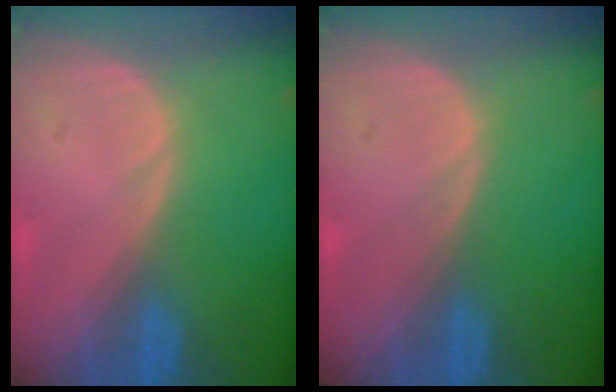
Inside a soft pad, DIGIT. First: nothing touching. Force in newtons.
{"total": 0.0}